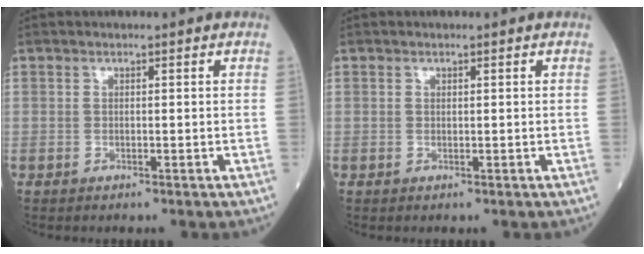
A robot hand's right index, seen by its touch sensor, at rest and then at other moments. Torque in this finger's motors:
{"motor_torque": [0.14, -0.12, 0.05, 0.01]}